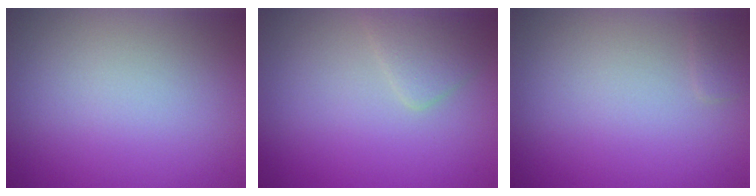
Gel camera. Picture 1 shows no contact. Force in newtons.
{"total": 2.0, "press": 2.0, "slide": 0.0}
{"total": 0.8, "press": 0.8, "slide": 0.1}